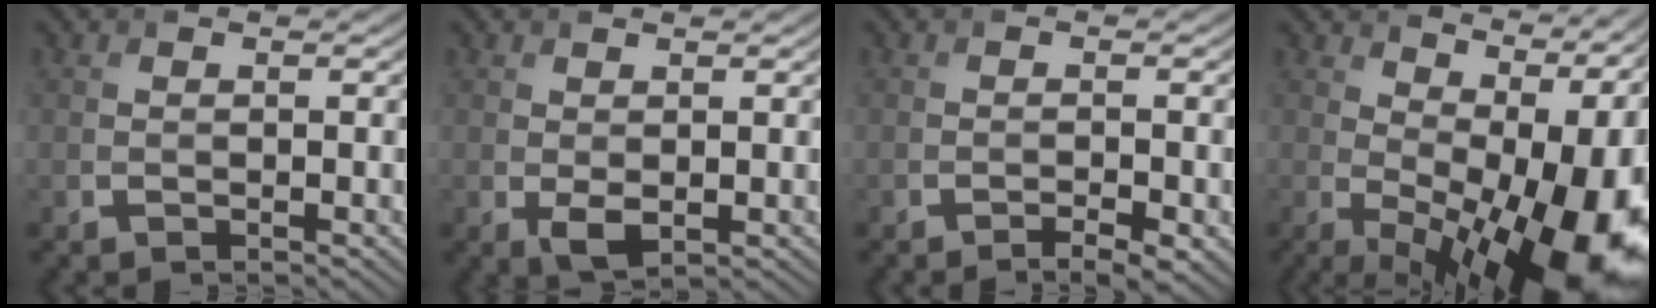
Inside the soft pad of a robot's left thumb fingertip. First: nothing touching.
{"total": 1.8, "force": [-0.3, 1.0, 1.5], "torque": [-0.036, -0.008, -0.001]}
{"total": 2.6, "force": [-1.7, 0.5, 2.0], "torque": [-0.030, 0.001, -0.027]}
{"total": 16.4, "force": [0.1, 8.3, 14.2], "torque": [-0.175, -0.021, 0.036]}